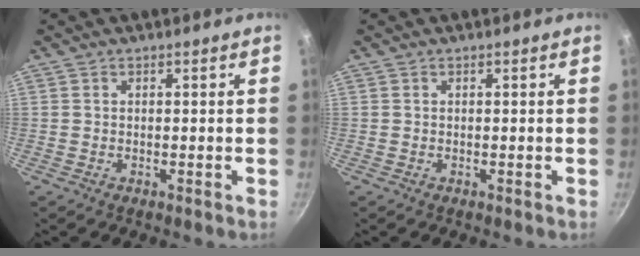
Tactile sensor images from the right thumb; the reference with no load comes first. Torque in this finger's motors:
{"motor_torque": [0.00, 0.00, 0.17, -0.14, 0.00]}